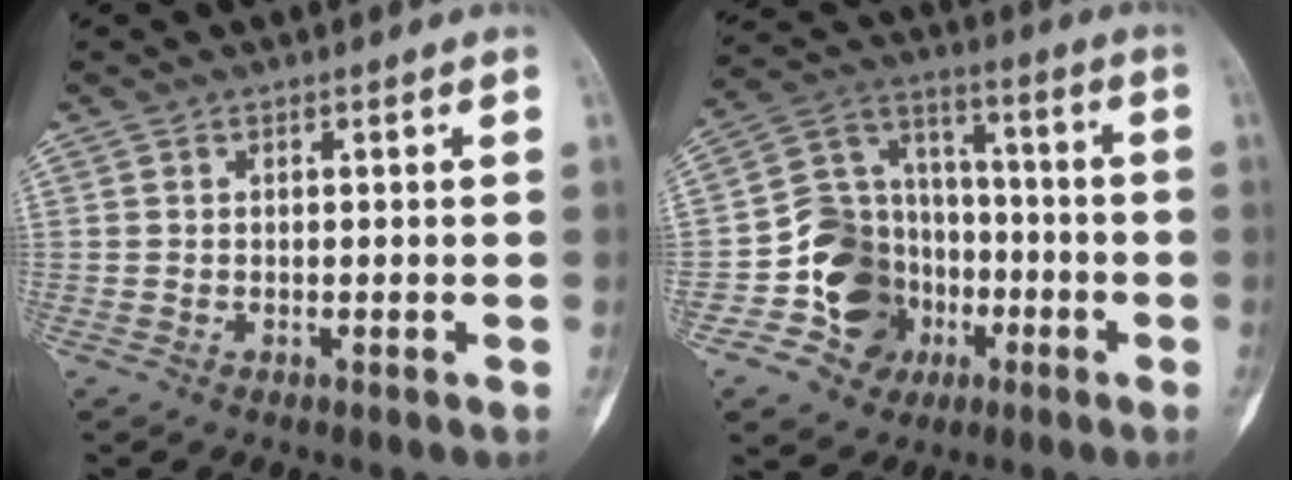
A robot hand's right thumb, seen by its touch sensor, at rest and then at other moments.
{"total": 15.5, "force": [-5.1, 13.6, 5.3], "torque": [-0.040, 0.082, -0.082]}